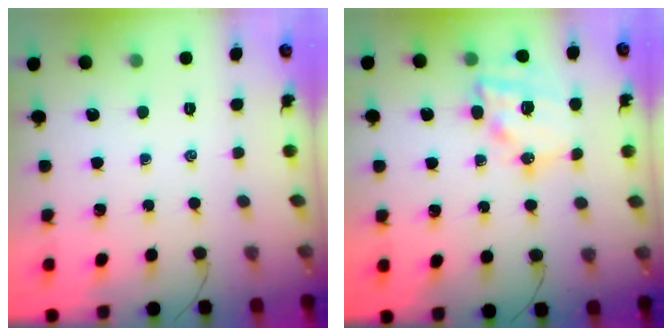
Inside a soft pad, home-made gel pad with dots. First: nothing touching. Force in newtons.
{"total": 13.8, "press": 13.5, "slide": 3.1}